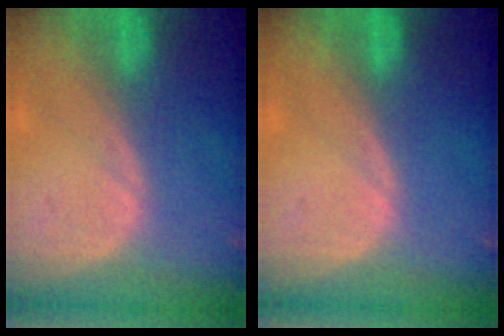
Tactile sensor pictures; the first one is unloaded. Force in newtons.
{"total": 0.0}